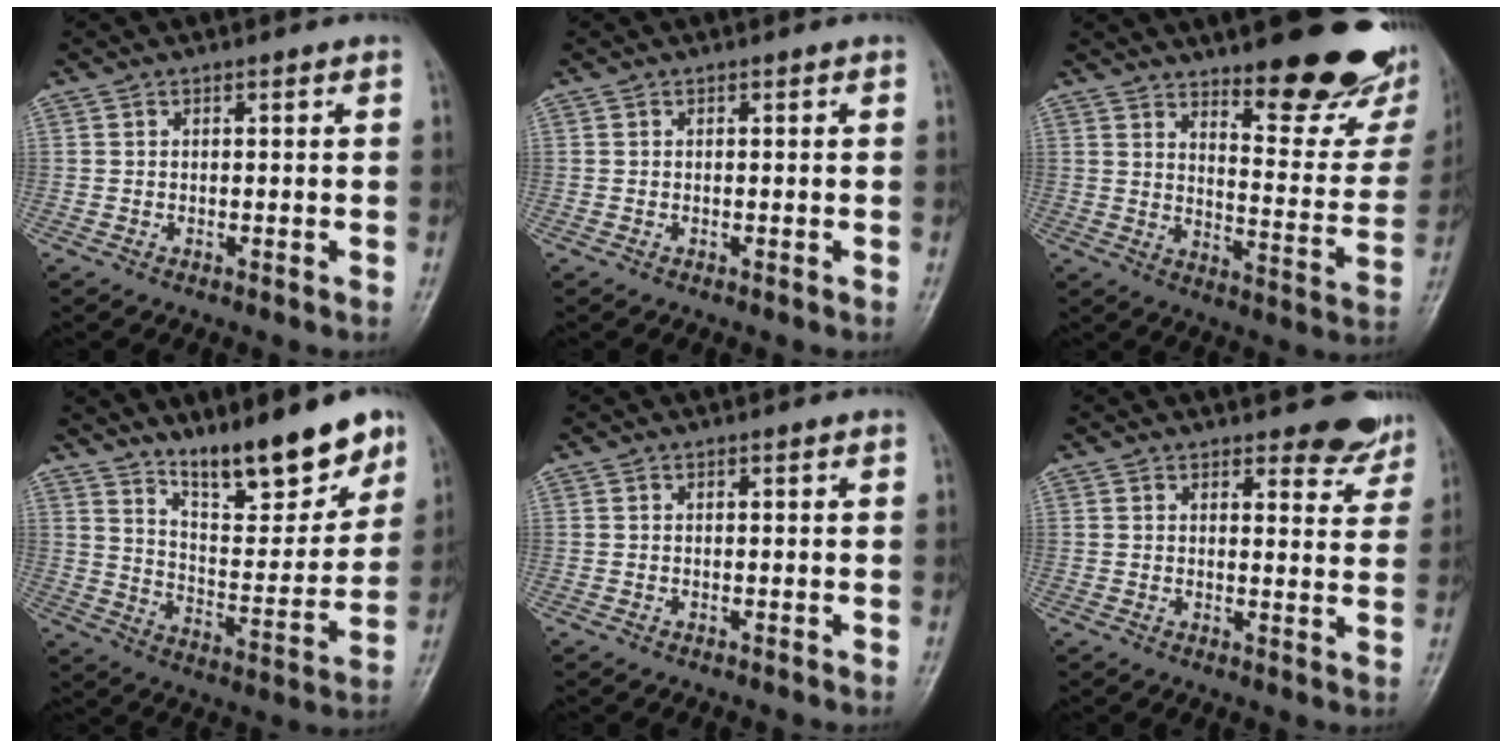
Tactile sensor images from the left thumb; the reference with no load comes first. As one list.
[{"total": 0.0}, {"total": 22.0, "force": [15.0, 6.7, 14.6], "torque": [-0.149, -0.104, 0.203]}, {"total": 16.4, "force": [12.2, 4.6, 9.9], "torque": [-0.111, -0.083, 0.204]}, {"total": 0.0}, {"total": 5.5, "force": [4.9, 2.1, 1.3], "torque": [0.010, -0.039, 0.052]}]